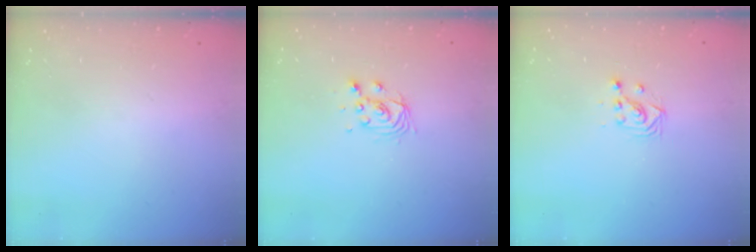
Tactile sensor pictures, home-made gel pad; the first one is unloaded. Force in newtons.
{"total": 5.3, "press": 5.3, "slide": 0.4}
{"total": 2.9, "press": 2.9, "slide": 0.2}